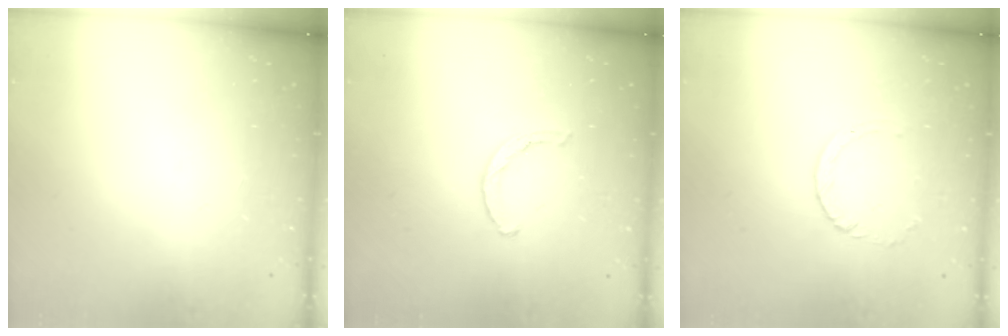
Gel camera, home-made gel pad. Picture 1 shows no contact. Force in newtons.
{"total": 3.4, "press": 3.4, "slide": 0.7}
{"total": 1.0, "press": 1.0, "slide": 0.1}